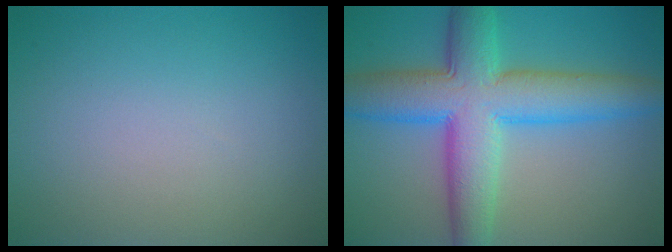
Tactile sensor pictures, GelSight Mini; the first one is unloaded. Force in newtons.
{"total": 9.8, "press": 9.8, "slide": 0.1}